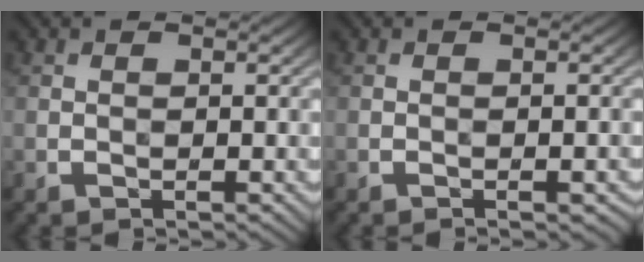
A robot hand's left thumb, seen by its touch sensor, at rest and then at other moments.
{"total": 1.2, "force": [-0.8, 0.1, 0.9], "torque": [-0.009, 0.004, -0.009]}